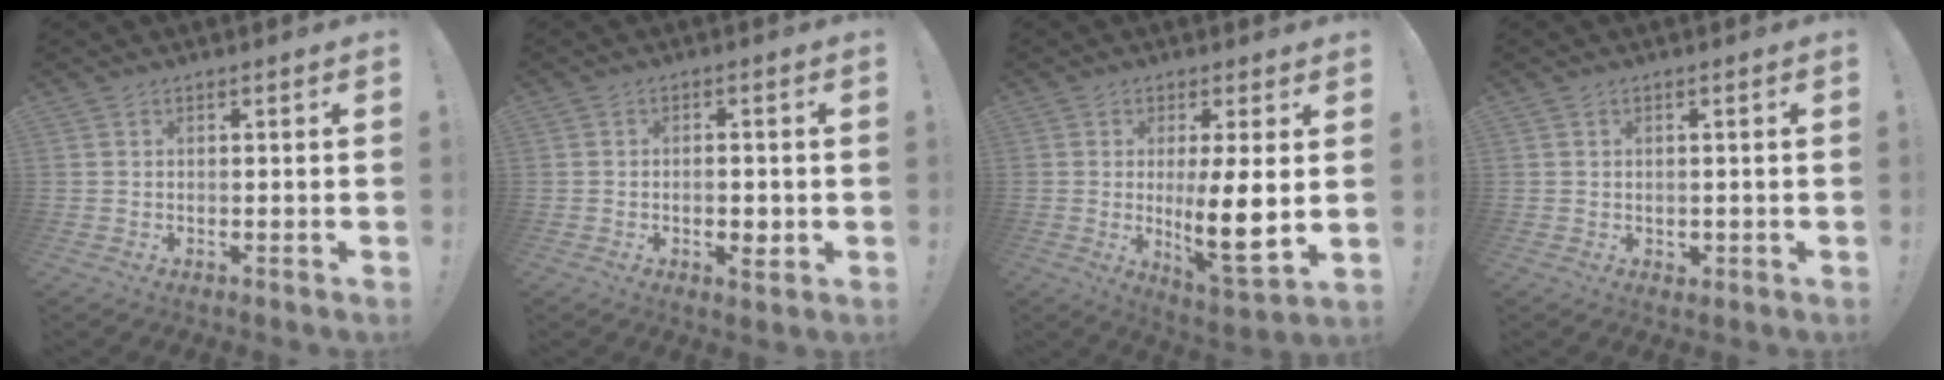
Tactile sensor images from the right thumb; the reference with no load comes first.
{"total": 3.9, "force": [-1.1, 1.9, 3.2], "torque": [-0.035, 0.003, -0.020]}
{"total": 12.4, "force": [0.4, 2.8, 12.0], "torque": [-0.191, -0.023, 0.005]}
{"total": 1.4, "force": [0.3, 1.3, 0.2], "torque": [0.000, 0.000, 0.006]}